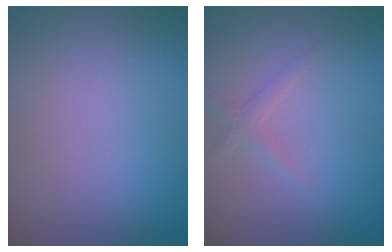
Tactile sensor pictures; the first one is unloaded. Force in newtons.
{"total": 1.1, "press": 1.1, "slide": 0.0}